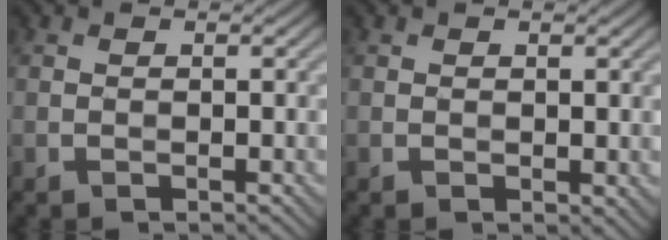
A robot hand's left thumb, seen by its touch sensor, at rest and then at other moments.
{"total": 0.7, "force": [0.2, 0.4, 0.5], "torque": [-0.003, -0.001, 0.004]}